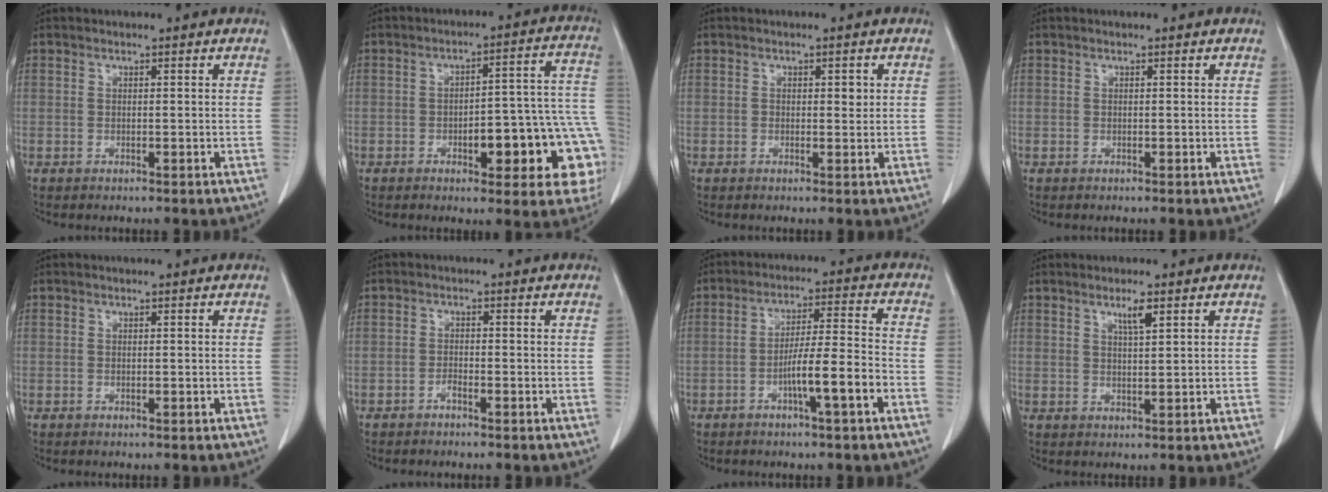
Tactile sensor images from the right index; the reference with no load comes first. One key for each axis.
{"total": 16.6, "fx": -5.1, "fy": 5.1, "fz": 14.9, "tx": -0.102, "ty": 0.047, "tz": -0.050}
{"total": 1.3, "fx": 0.2, "fy": 0.7, "fz": 1.1, "tx": -0.013, "ty": 0.001, "tz": 0.003}
{"total": 0.0}
{"total": 0.0}
{"total": 1.0, "fx": -0.9, "fy": 0.2, "fz": 0.5, "tx": -0.008, "ty": 0.004, "tz": -0.015}
{"total": 8.1, "fx": -3.5, "fy": -0.1, "fz": 7.3, "tx": -0.125, "ty": 0.010, "tz": -0.059}
{"total": 2.7, "fx": 1.6, "fy": 0.1, "fz": 2.1, "tx": -0.041, "ty": -0.003, "tz": 0.029}